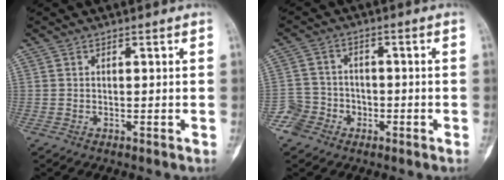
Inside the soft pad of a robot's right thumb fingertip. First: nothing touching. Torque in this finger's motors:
{"motor_torque": [0.93, 0.30, 0.45, -0.15, 0.02]}